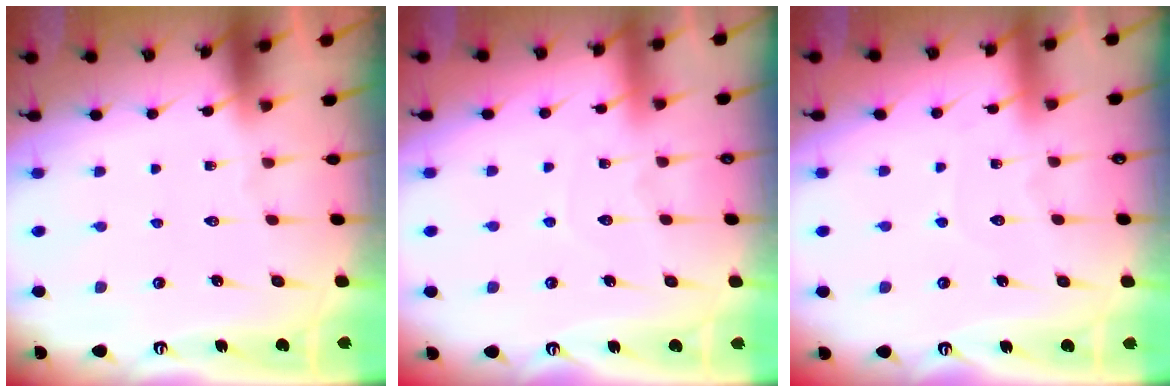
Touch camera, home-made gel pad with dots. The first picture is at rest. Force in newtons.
{"total": 5.4, "press": 5.4, "slide": 0.5}
{"total": 3.5, "press": 3.5, "slide": 0.4}